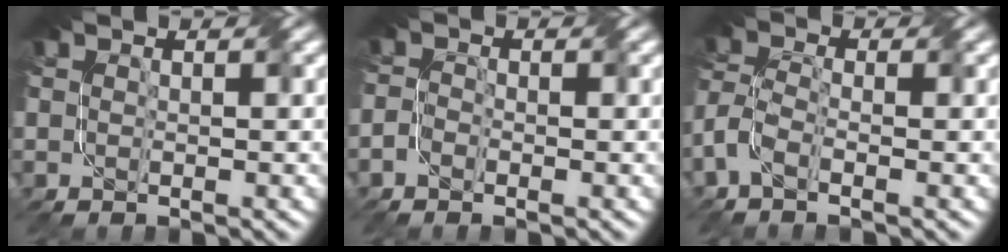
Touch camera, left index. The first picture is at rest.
{"total": 1.2, "force": [-1.1, 0.2, 0.2], "torque": [-0.006, 0.001, -0.024]}
{"total": 2.7, "force": [-1.8, 0.8, 1.9], "torque": [-0.052, 0.010, -0.045]}